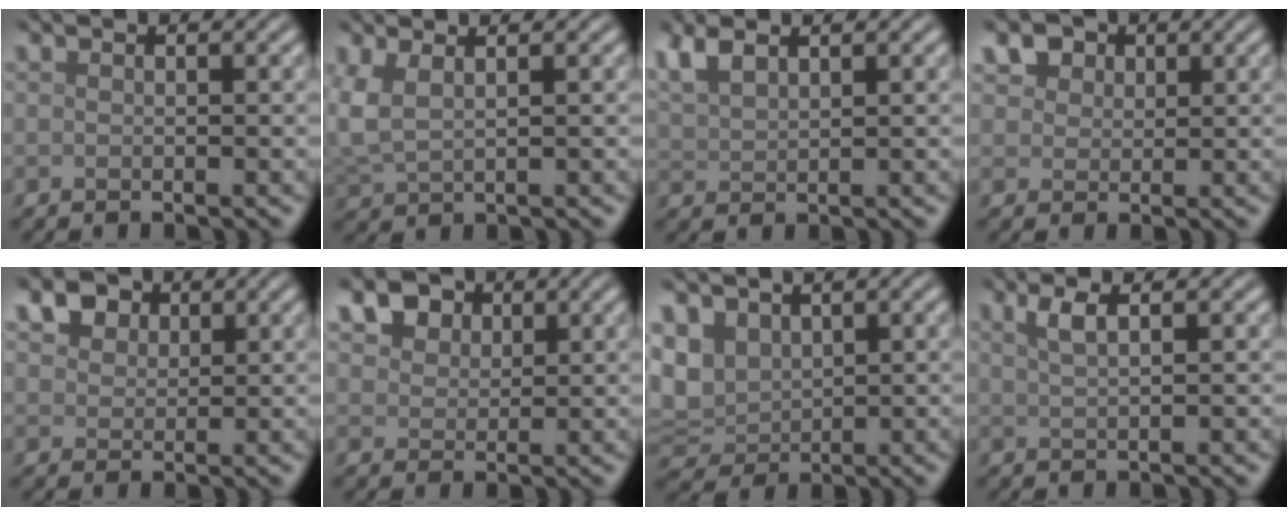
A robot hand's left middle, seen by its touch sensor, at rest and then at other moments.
{"total": 3.2, "force": [1.5, 1.4, 2.4], "torque": [-0.068, 0.004, 0.036]}
{"total": 3.2, "force": [2.3, 1.2, 1.9], "torque": [-0.054, 0.011, 0.051]}
{"total": 5.5, "force": [3.1, 3.7, 2.6], "torque": [-0.067, 0.011, 0.044]}
{"total": 4.2, "force": [2.7, 2.7, 1.8], "torque": [-0.047, 0.001, 0.046]}
{"total": 6.2, "force": [3.8, 4.0, 2.8], "torque": [-0.077, 0.009, 0.060]}
{"total": 4.9, "force": [2.0, 3.6, 2.6], "torque": [-0.070, 0.002, 0.040]}
{"total": 2.3, "force": [1.2, 0.7, 1.8], "torque": [-0.026, 0.004, 0.018]}